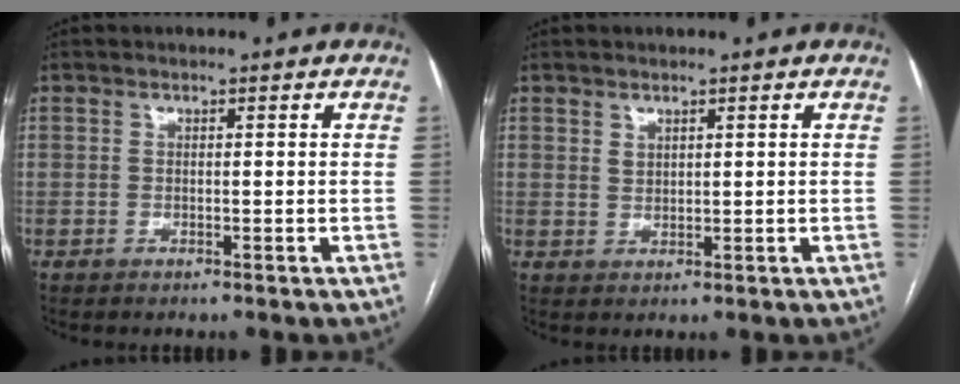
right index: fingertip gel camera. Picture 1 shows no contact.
{"total": 1.3, "force": [0.9, 0.7, 0.6], "torque": [-0.010, -0.006, 0.020]}